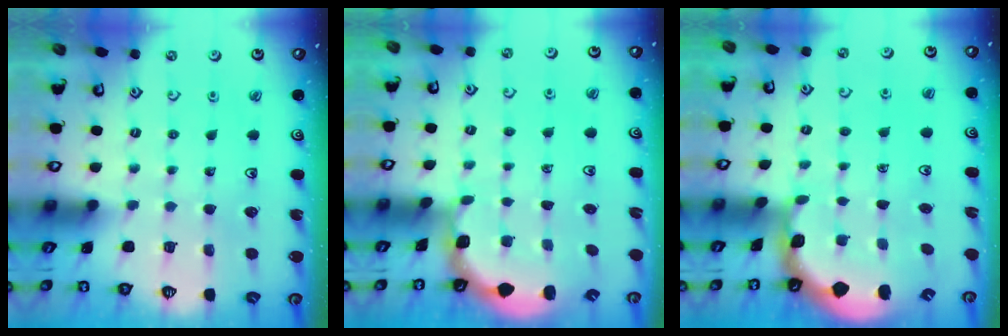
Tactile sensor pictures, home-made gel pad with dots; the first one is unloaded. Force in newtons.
{"total": 1.9, "press": 1.5, "slide": 1.1}
{"total": 1.8, "press": 1.8, "slide": 0.3}